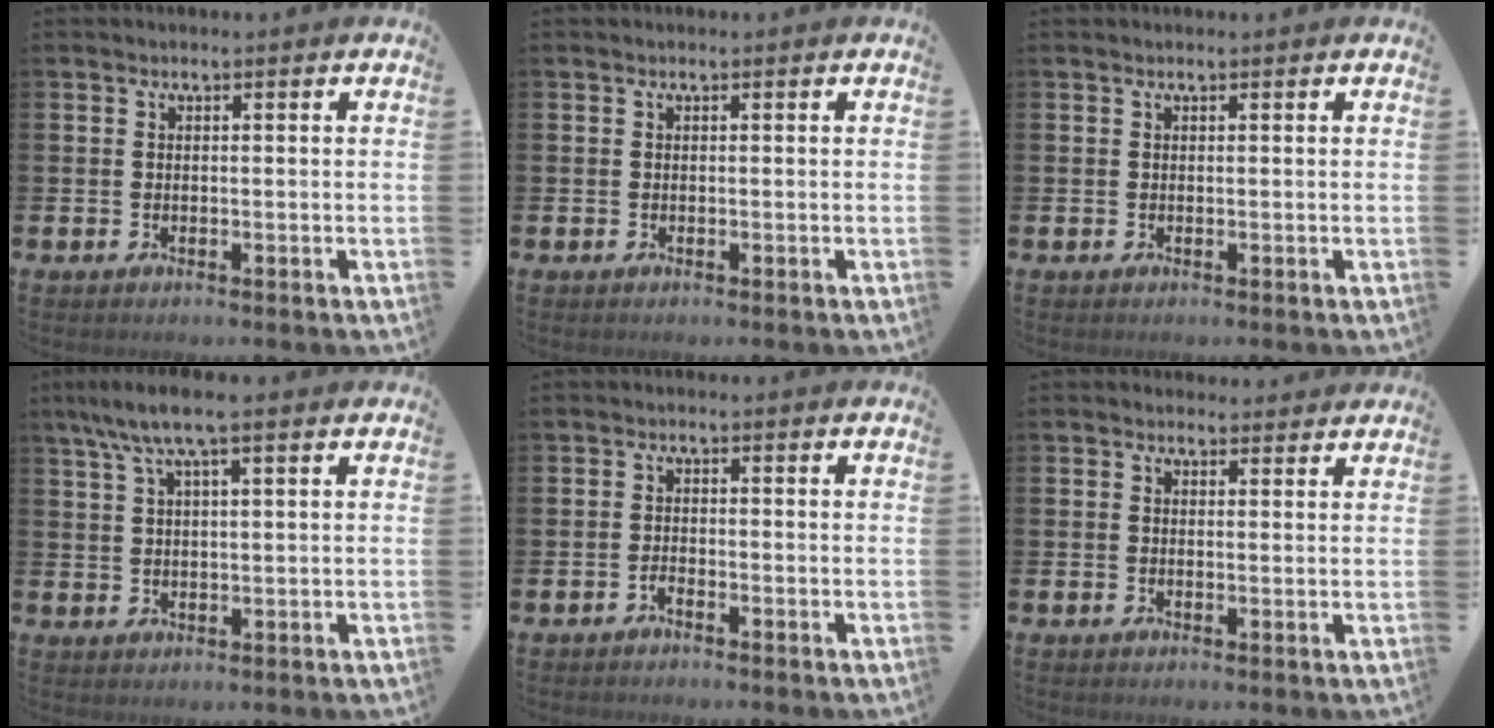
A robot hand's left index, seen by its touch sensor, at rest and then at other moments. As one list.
[{"total": 0.0}, {"total": 0.0}, {"total": 5.9, "force": [4.2, 1.1, 4.0], "torque": [-0.091, -0.001, 0.075]}, {"total": 1.0, "force": [-0.9, 0.2, 0.4], "torque": [-0.017, -0.001, -0.016]}, {"total": 1.5, "force": [1.4, 0.6, -0.1], "torque": [0.006, 0.000, 0.024]}]